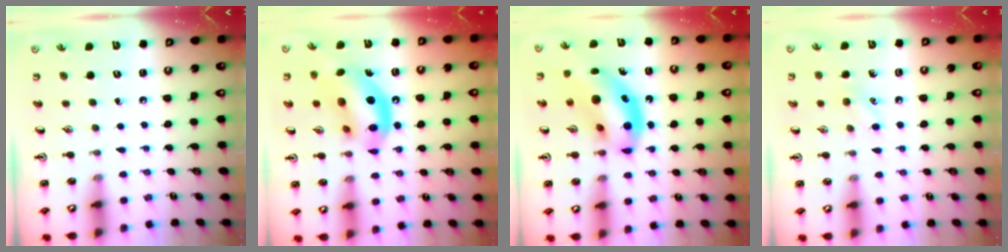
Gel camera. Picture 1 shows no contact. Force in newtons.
{"total": 14.8, "press": 14.1, "slide": 4.3}
{"total": 12.5, "press": 11.9, "slide": 3.6}
{"total": 6.2, "press": 5.9, "slide": 1.8}